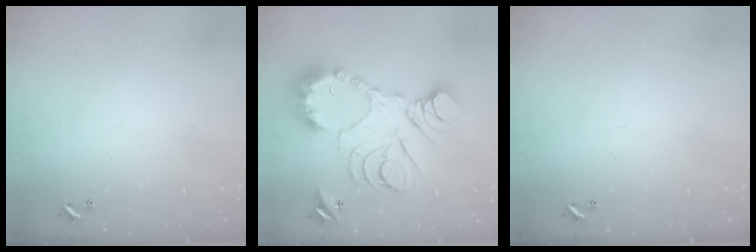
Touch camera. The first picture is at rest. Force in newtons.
{"total": 24.0, "press": 23.8, "slide": 3.0}
{"total": 0.0}